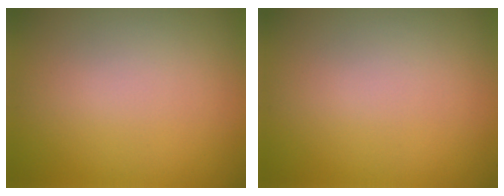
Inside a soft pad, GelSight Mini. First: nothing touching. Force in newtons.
{"total": 0.0}